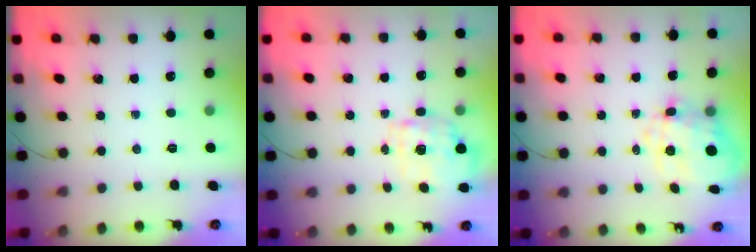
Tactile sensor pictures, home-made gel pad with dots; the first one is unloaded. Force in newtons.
{"total": 5.8, "press": 5.6, "slide": 1.6}
{"total": 11.1, "press": 10.9, "slide": 2.3}